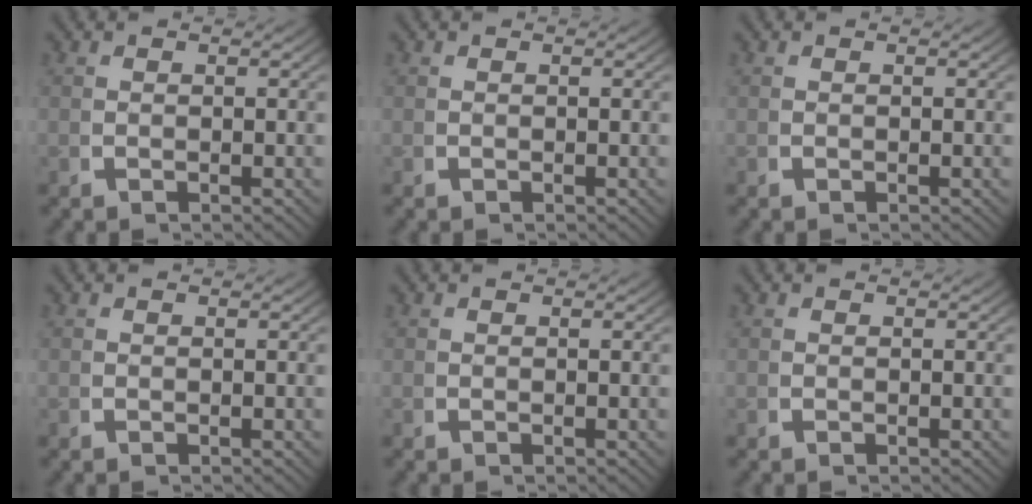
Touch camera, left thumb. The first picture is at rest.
{"total": 0.0}
{"total": 0.0}
{"total": 0.0}
{"total": 0.0}
{"total": 0.0}